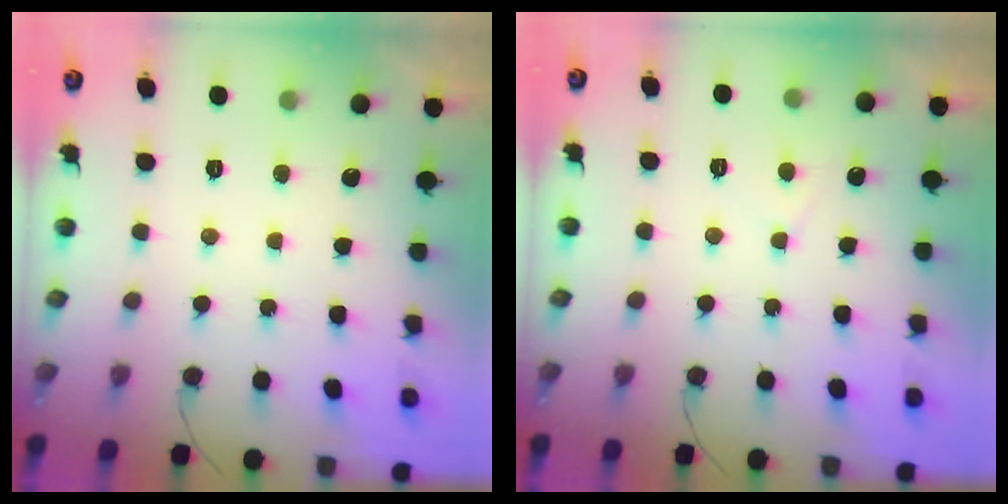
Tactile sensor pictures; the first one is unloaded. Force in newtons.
{"total": 2.6, "press": 2.6, "slide": 0.3}